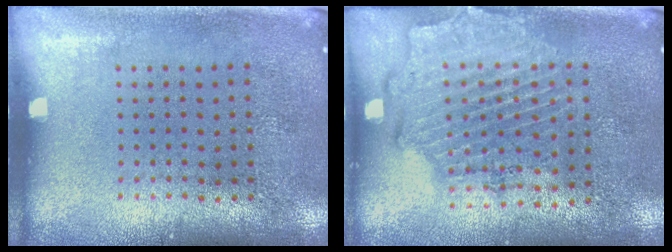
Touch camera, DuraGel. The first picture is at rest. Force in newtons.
{"total": 1.9, "press": 1.7, "slide": 0.8}